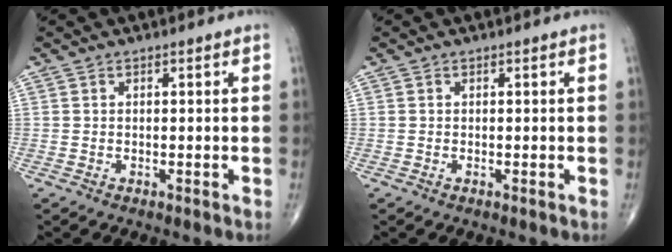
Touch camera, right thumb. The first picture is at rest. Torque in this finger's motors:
{"motor_torque": [0.16, 0.08, -0.07, -0.18, 0.01]}